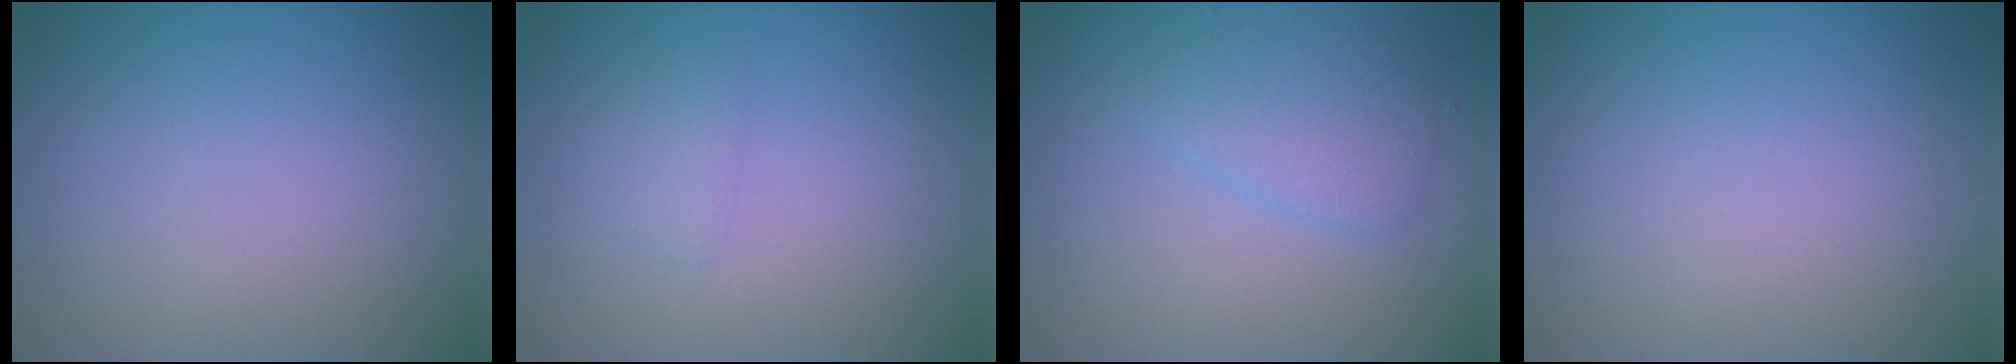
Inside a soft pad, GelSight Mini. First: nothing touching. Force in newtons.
{"total": 0.9, "press": 0.9, "slide": 0.1}
{"total": 2.6, "press": 2.6, "slide": 0.0}
{"total": 0.0}